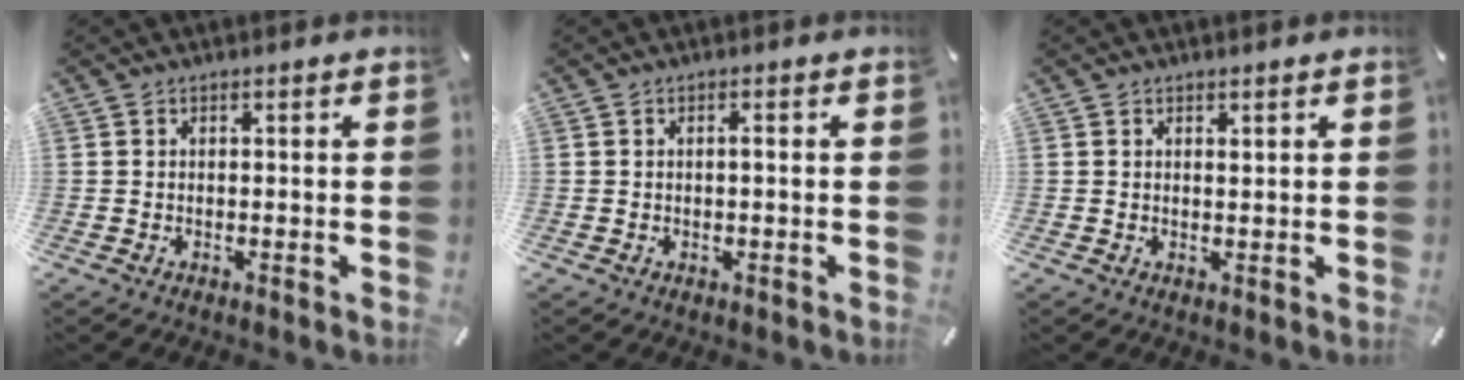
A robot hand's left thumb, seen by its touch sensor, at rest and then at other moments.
{"total": 1.1, "force": [0.1, 0.3, 1.0], "torque": [-0.019, 0.002, 0.001]}
{"total": 0.9, "force": [0.7, 0.4, 0.4], "torque": [-0.008, -0.001, 0.013]}